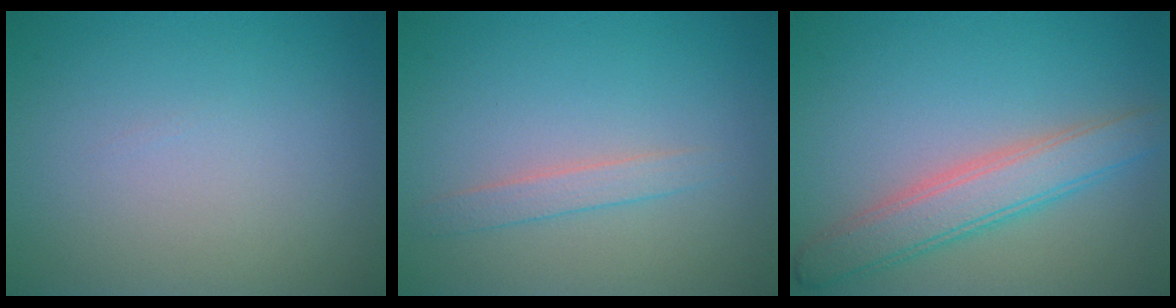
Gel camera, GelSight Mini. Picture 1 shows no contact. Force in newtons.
{"total": 1.5, "press": 1.5, "slide": 0.0}
{"total": 4.5, "press": 4.5, "slide": 0.1}